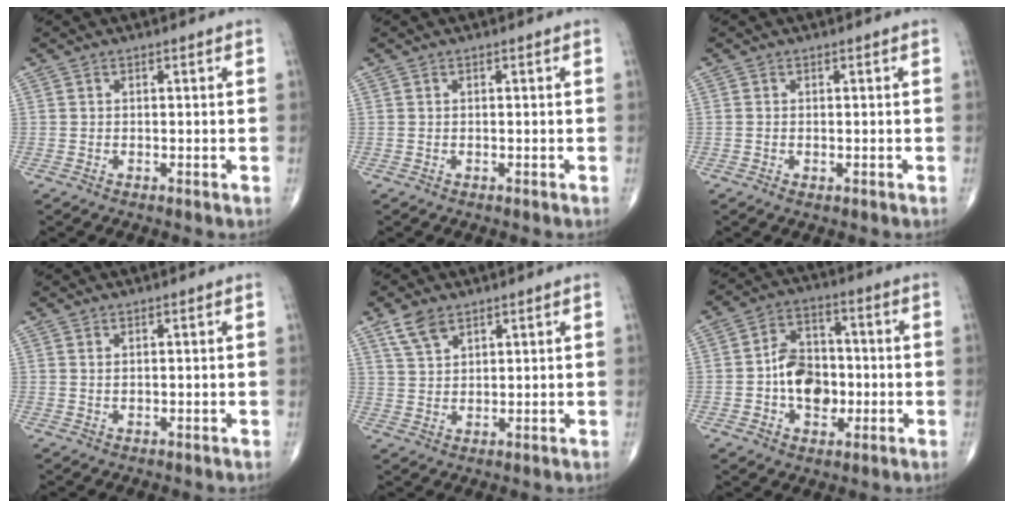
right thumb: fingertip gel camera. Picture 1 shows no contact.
{"total": 0.0}
{"total": 0.8, "force": [-0.3, 0.4, 0.6], "torque": [-0.012, -0.001, -0.004]}
{"total": 0.6, "force": [0.4, 0.2, 0.4], "torque": [-0.008, -0.002, 0.009]}
{"total": 5.0, "force": [3.4, 2.6, 2.7], "torque": [-0.044, -0.012, 0.070]}
{"total": 10.7, "force": [-1.6, 7.8, 7.2], "torque": [-0.085, 0.024, -0.031]}